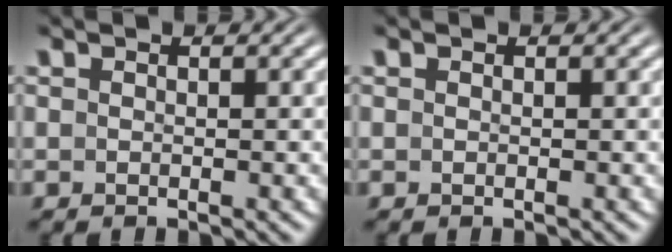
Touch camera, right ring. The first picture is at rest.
{"total": 0.0}